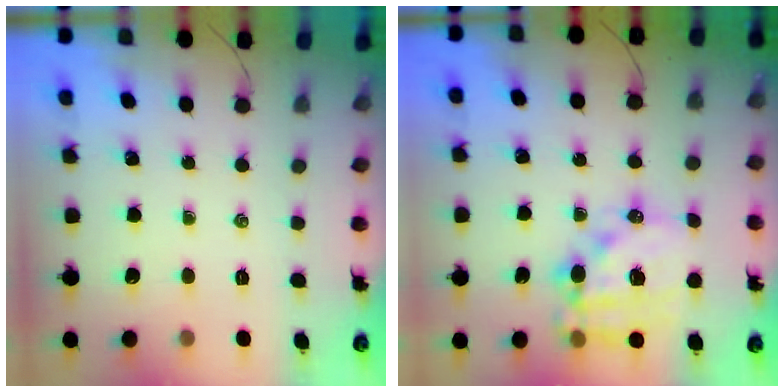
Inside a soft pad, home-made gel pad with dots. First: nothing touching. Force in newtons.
{"total": 16.1, "press": 15.7, "slide": 3.6}